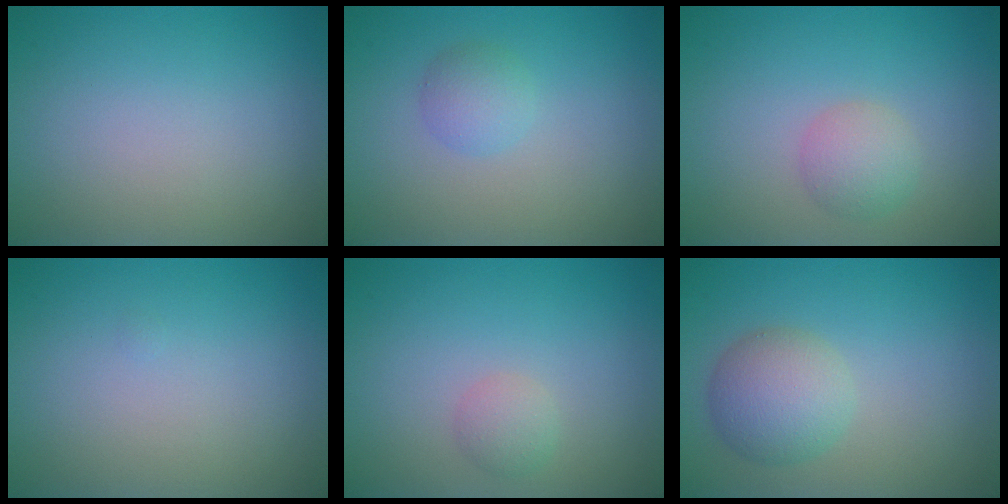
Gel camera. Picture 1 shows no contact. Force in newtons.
{"total": 1.9, "press": 1.9, "slide": 0.1}
{"total": 2.3, "press": 2.3, "slide": 0.1}
{"total": 0.0}
{"total": 1.4, "press": 1.4, "slide": 0.1}
{"total": 4.0, "press": 4.0, "slide": 0.2}